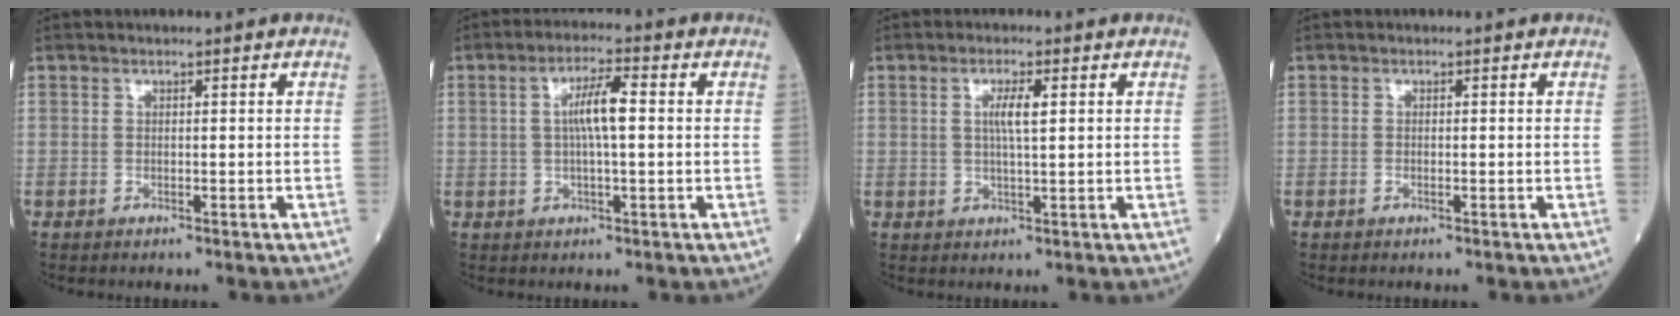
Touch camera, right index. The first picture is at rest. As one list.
[{"total": 5.6, "force": [0.7, 0.7, 5.6], "torque": [-0.104, 0.010, 0.010]}, {"total": 3.6, "force": [0.9, 0.4, 3.4], "torque": [-0.066, 0.000, 0.016]}, {"total": 0.6, "force": [-0.2, 0.1, 0.5], "torque": [-0.012, -0.001, -0.004]}]